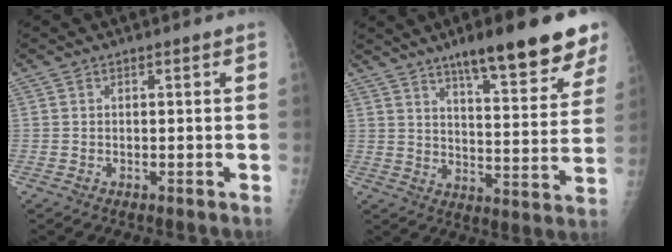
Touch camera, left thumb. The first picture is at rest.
{"total": 18.1, "force": [12.4, 3.8, 12.6], "torque": [-0.142, -0.060, 0.180]}